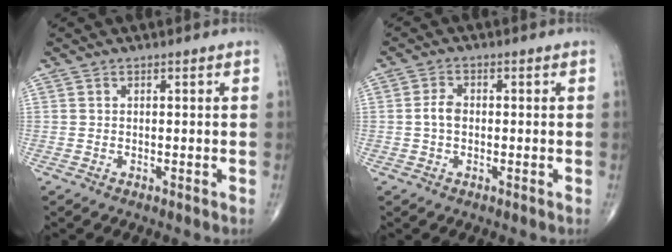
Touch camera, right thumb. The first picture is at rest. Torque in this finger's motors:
{"motor_torque": [0.16, 0.11, 0.38, -0.04, 0.01]}